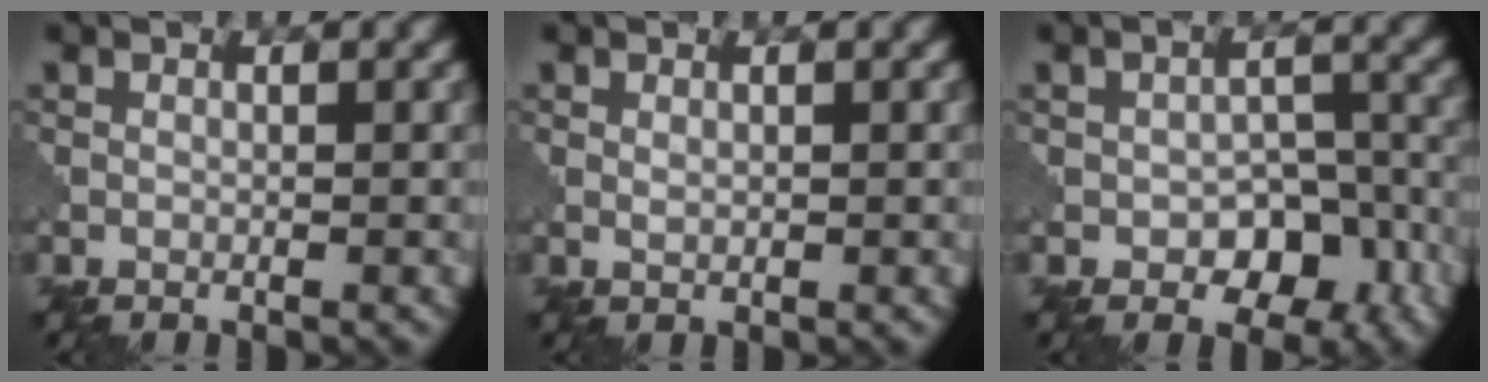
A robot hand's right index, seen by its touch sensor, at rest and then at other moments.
{"total": 0.7, "force": [0.1, 0.5, 0.6], "torque": [-0.012, 0.000, 0.003]}
{"total": 5.8, "force": [-2.3, 3.9, 3.7], "torque": [-0.039, -0.006, -0.032]}